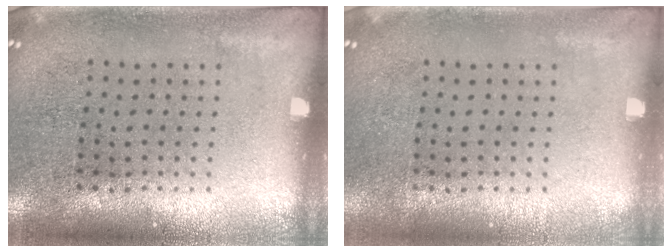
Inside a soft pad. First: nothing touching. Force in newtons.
{"total": 0.0}